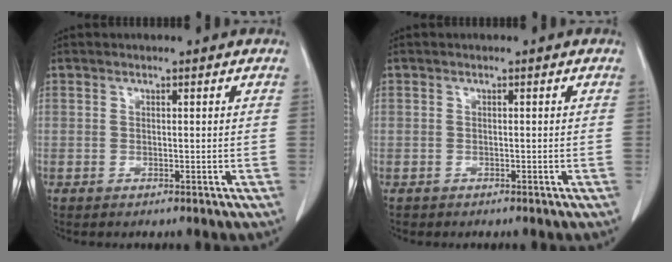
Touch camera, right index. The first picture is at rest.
{"total": 0.6, "force": [-0.3, 0.5, -0.1], "torque": [-0.005, 0.004, -0.005]}